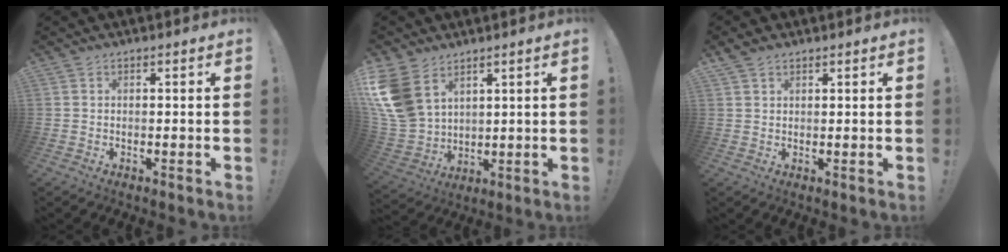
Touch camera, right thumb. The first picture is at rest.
{"total": 14.7, "force": [7.1, 9.6, 8.5], "torque": [-0.180, -0.037, 0.143]}
{"total": 2.3, "force": [1.8, 1.1, 0.9], "torque": [-0.018, -0.007, 0.036]}